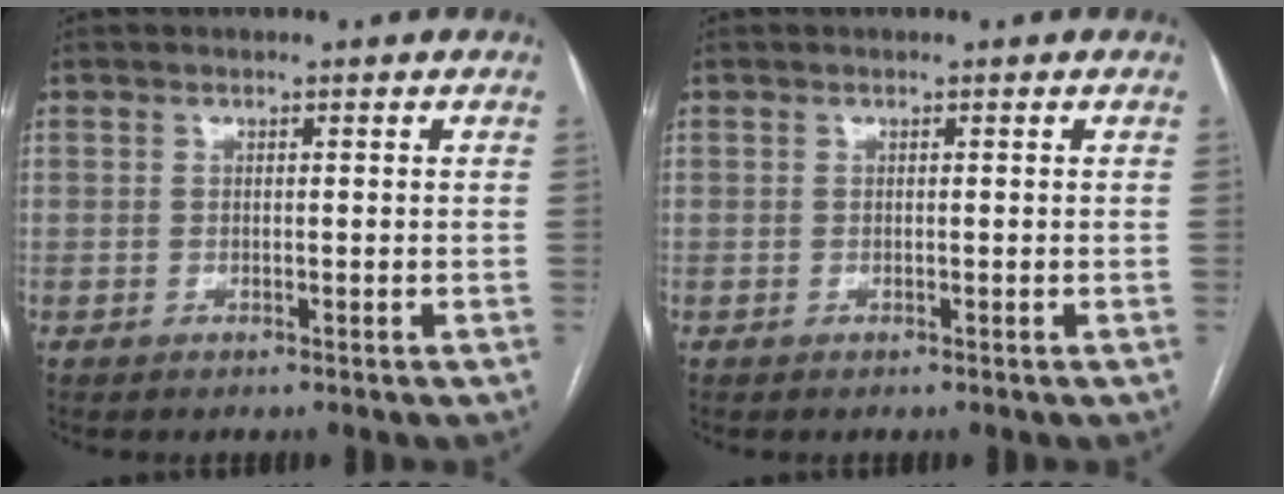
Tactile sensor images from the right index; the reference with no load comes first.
{"total": 0.0}